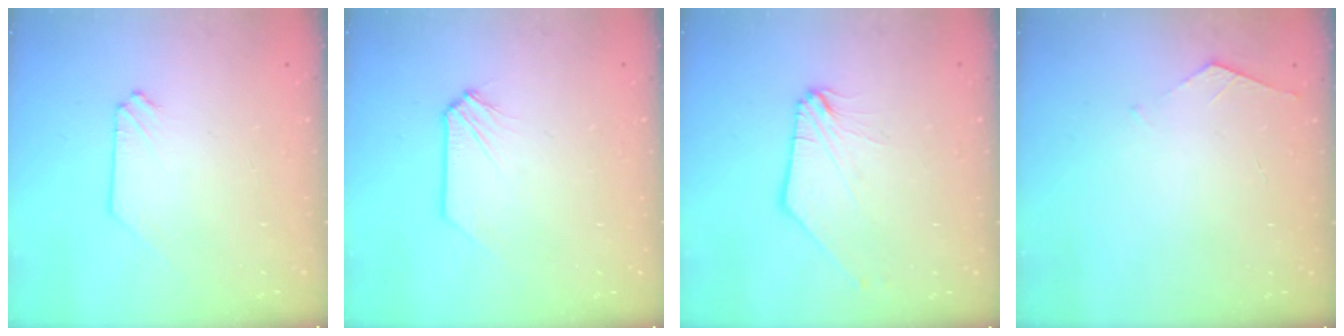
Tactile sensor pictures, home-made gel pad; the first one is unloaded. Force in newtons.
{"total": 0.0}
{"total": 1.9, "press": 1.9, "slide": 0.5}
{"total": 3.7, "press": 3.6, "slide": 0.4}